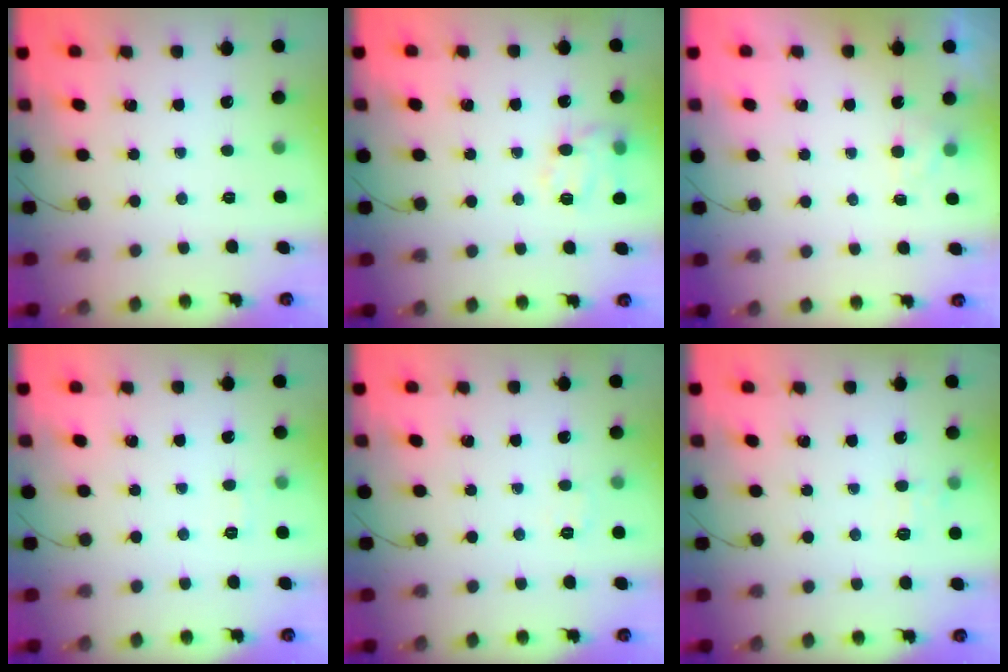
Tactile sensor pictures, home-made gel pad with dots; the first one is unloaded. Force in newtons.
{"total": 13.3, "press": 13.2, "slide": 1.5}
{"total": 1.3, "press": 0.7, "slide": 1.0}
{"total": 4.5, "press": 4.4, "slide": 1.2}
{"total": 4.9, "press": 4.7, "slide": 1.2}
{"total": 5.8, "press": 5.6, "slide": 1.5}